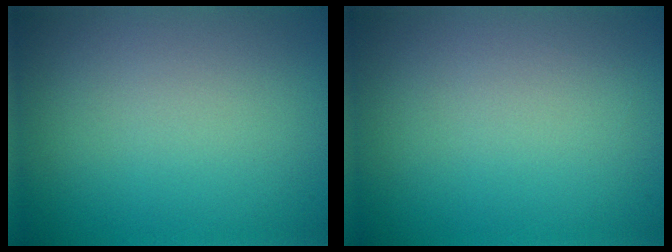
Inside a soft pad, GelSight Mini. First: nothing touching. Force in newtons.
{"total": 0.0}